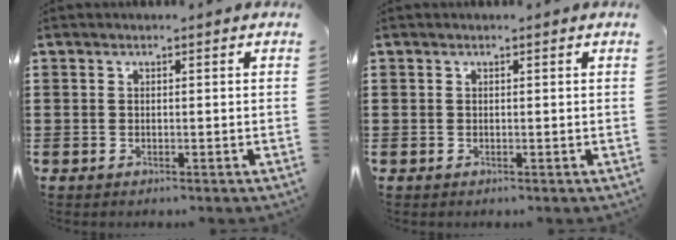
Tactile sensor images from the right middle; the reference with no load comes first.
{"total": 0.0}